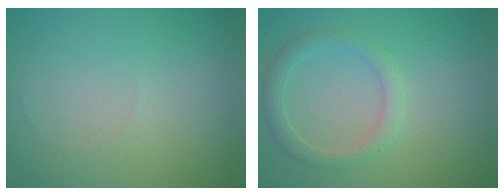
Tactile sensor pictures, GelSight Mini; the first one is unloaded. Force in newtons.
{"total": 2.1, "press": 2.1, "slide": 0.1}